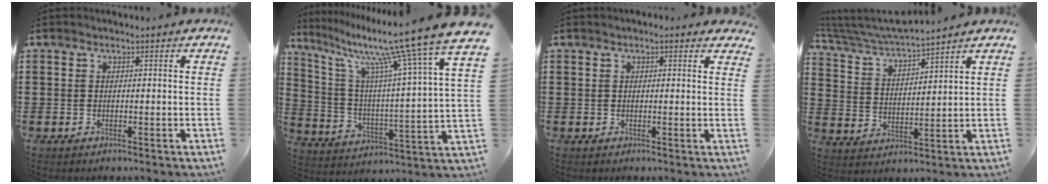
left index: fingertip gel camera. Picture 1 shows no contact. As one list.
[{"total": 12.6, "force": [10.3, -0.2, 7.3], "torque": [-0.161, -0.077, 0.158]}, {"total": 0.9, "force": [0.5, 0.4, 0.6], "torque": [-0.011, 0.005, 0.009]}, {"total": 5.7, "force": [5.4, 0.1, 1.7], "torque": [-0.058, -0.035, 0.091]}]